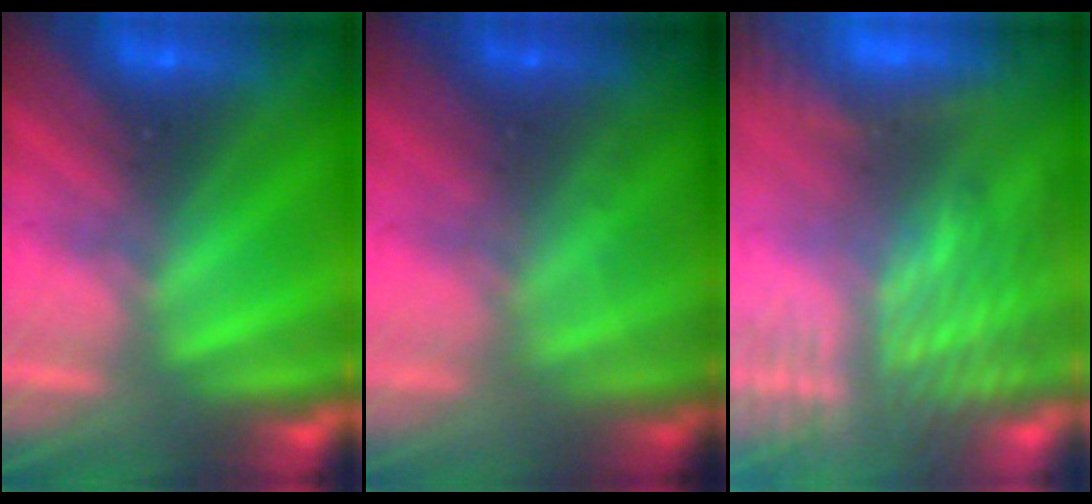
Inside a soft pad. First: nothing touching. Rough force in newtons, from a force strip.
{"total": 1.4}
{"total": 9.1}